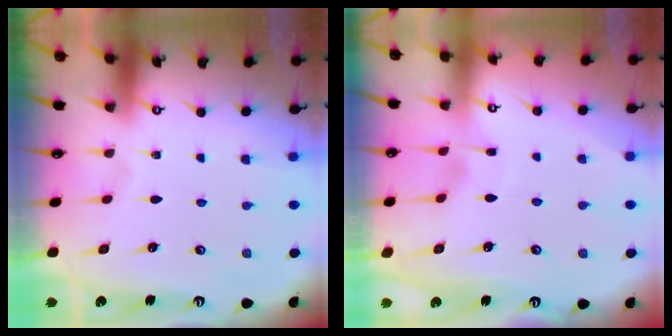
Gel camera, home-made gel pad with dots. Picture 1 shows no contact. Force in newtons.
{"total": 2.5, "press": 2.5, "slide": 0.3}